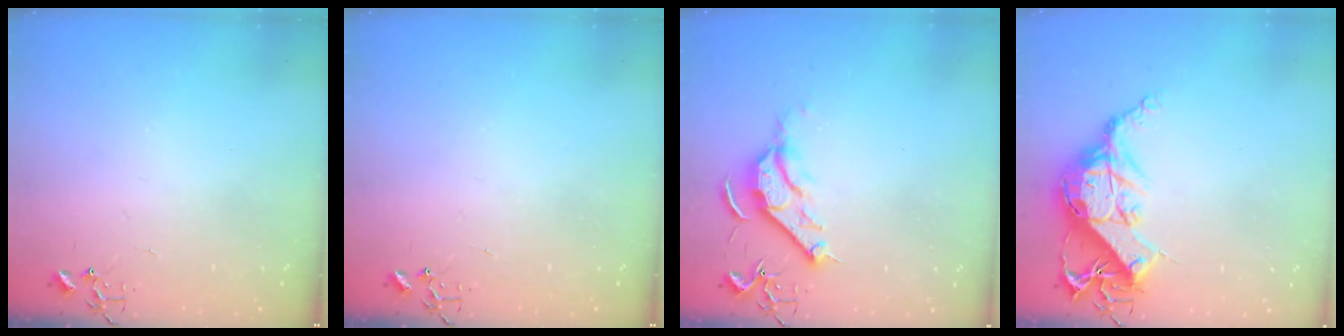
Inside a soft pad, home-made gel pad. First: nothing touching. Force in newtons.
{"total": 0.0}
{"total": 10.3, "press": 10.2, "slide": 1.3}
{"total": 13.9, "press": 13.8, "slide": 1.4}